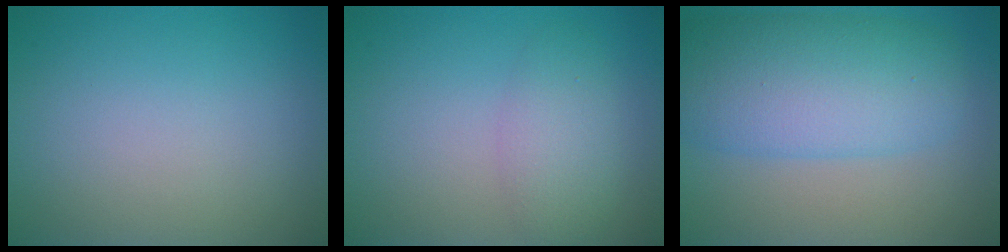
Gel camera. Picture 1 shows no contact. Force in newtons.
{"total": 2.8, "press": 2.8, "slide": 0.1}
{"total": 8.2, "press": 8.2, "slide": 0.2}